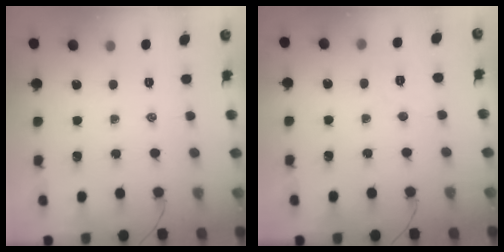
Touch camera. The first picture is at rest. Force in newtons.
{"total": 3.3, "press": 3.2, "slide": 0.9}